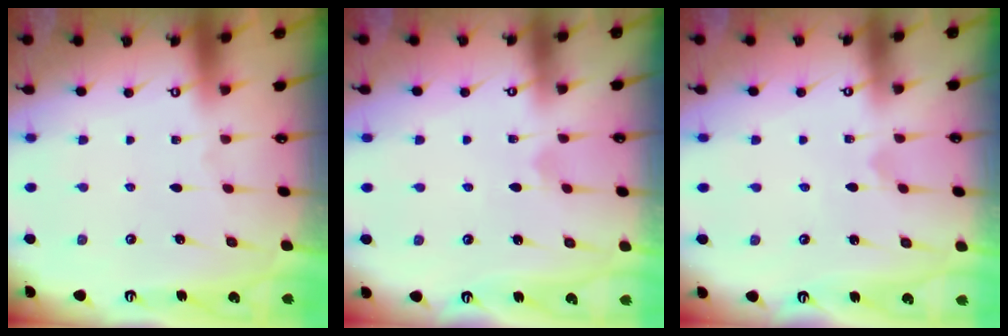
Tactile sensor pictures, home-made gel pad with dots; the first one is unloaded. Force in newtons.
{"total": 2.4, "press": 2.4, "slide": 0.1}
{"total": 0.6, "press": 0.6, "slide": 0.0}